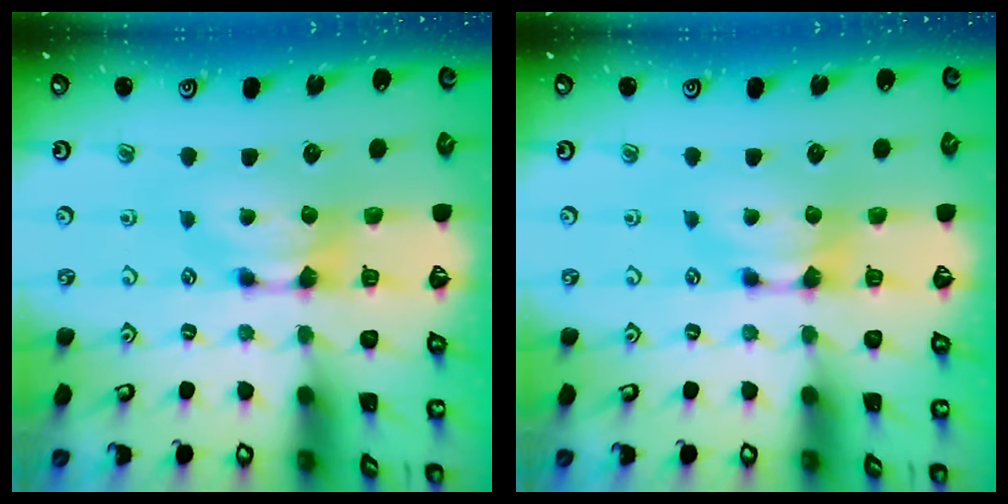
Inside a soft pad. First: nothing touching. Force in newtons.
{"total": 0.0}